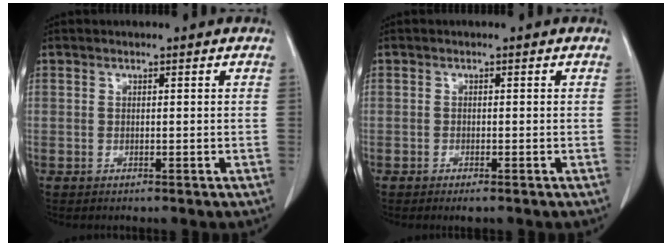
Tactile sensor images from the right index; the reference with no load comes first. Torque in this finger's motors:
{"motor_torque": [0.13, -0.09, 0.00, 0.02]}